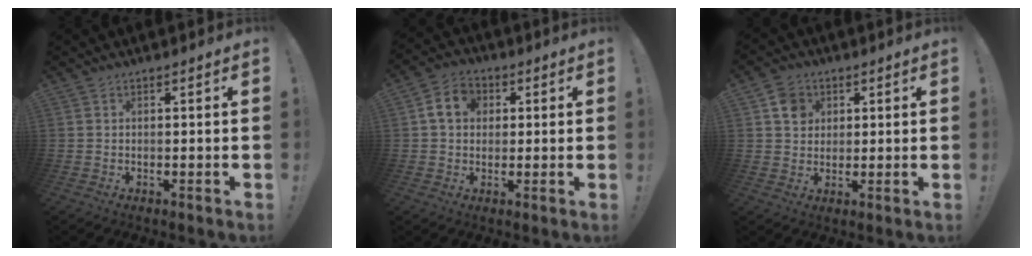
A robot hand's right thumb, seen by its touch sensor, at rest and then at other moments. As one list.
[{"total": 8.9, "force": [1.9, 7.0, 5.2], "torque": [-0.076, 0.013, 0.038]}, {"total": 6.9, "force": [2.7, 6.0, 2.0], "torque": [-0.020, -0.008, 0.052]}]